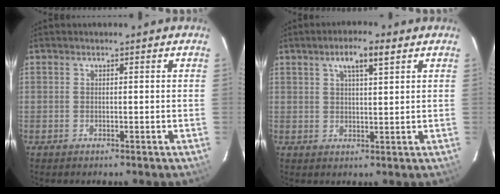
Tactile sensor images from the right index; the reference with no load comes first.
{"total": 5.3, "force": [3.0, 1.3, 4.2], "torque": [-0.074, 0.009, 0.051]}